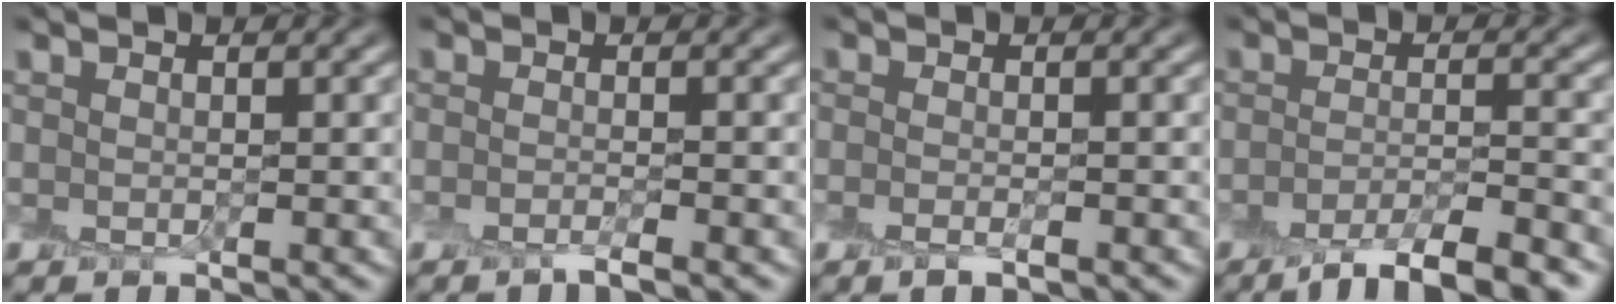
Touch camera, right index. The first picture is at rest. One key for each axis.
{"total": 1.6, "fx": -1.1, "fy": 0.3, "fz": 1.1, "tx": -0.008, "ty": -0.005, "tz": -0.026}
{"total": 1.5, "fx": -0.8, "fy": 0.5, "fz": 1.1, "tx": -0.015, "ty": -0.005, "tz": -0.017}
{"total": 6.0, "fx": -4.1, "fy": 1.4, "fz": 4.1, "tx": -0.058, "ty": -0.002, "tz": -0.071}